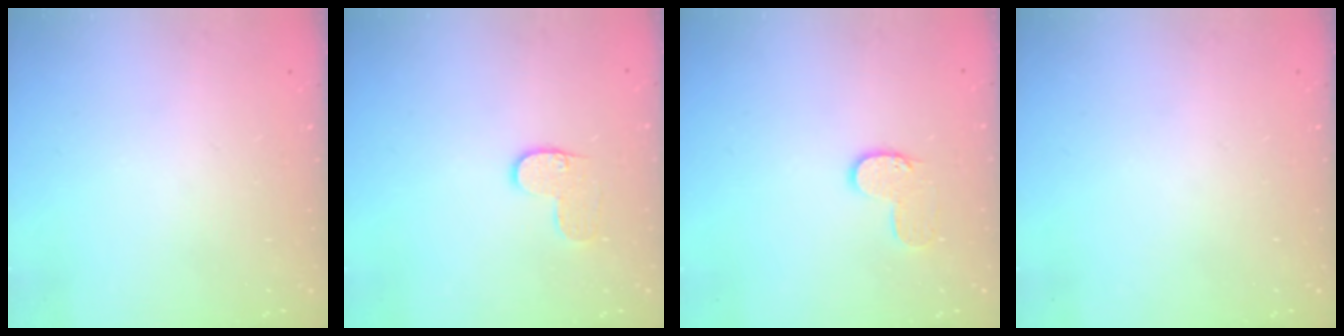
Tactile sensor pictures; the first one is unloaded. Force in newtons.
{"total": 6.7, "press": 6.7, "slide": 0.1}
{"total": 6.8, "press": 6.8, "slide": 0.3}
{"total": 0.0}